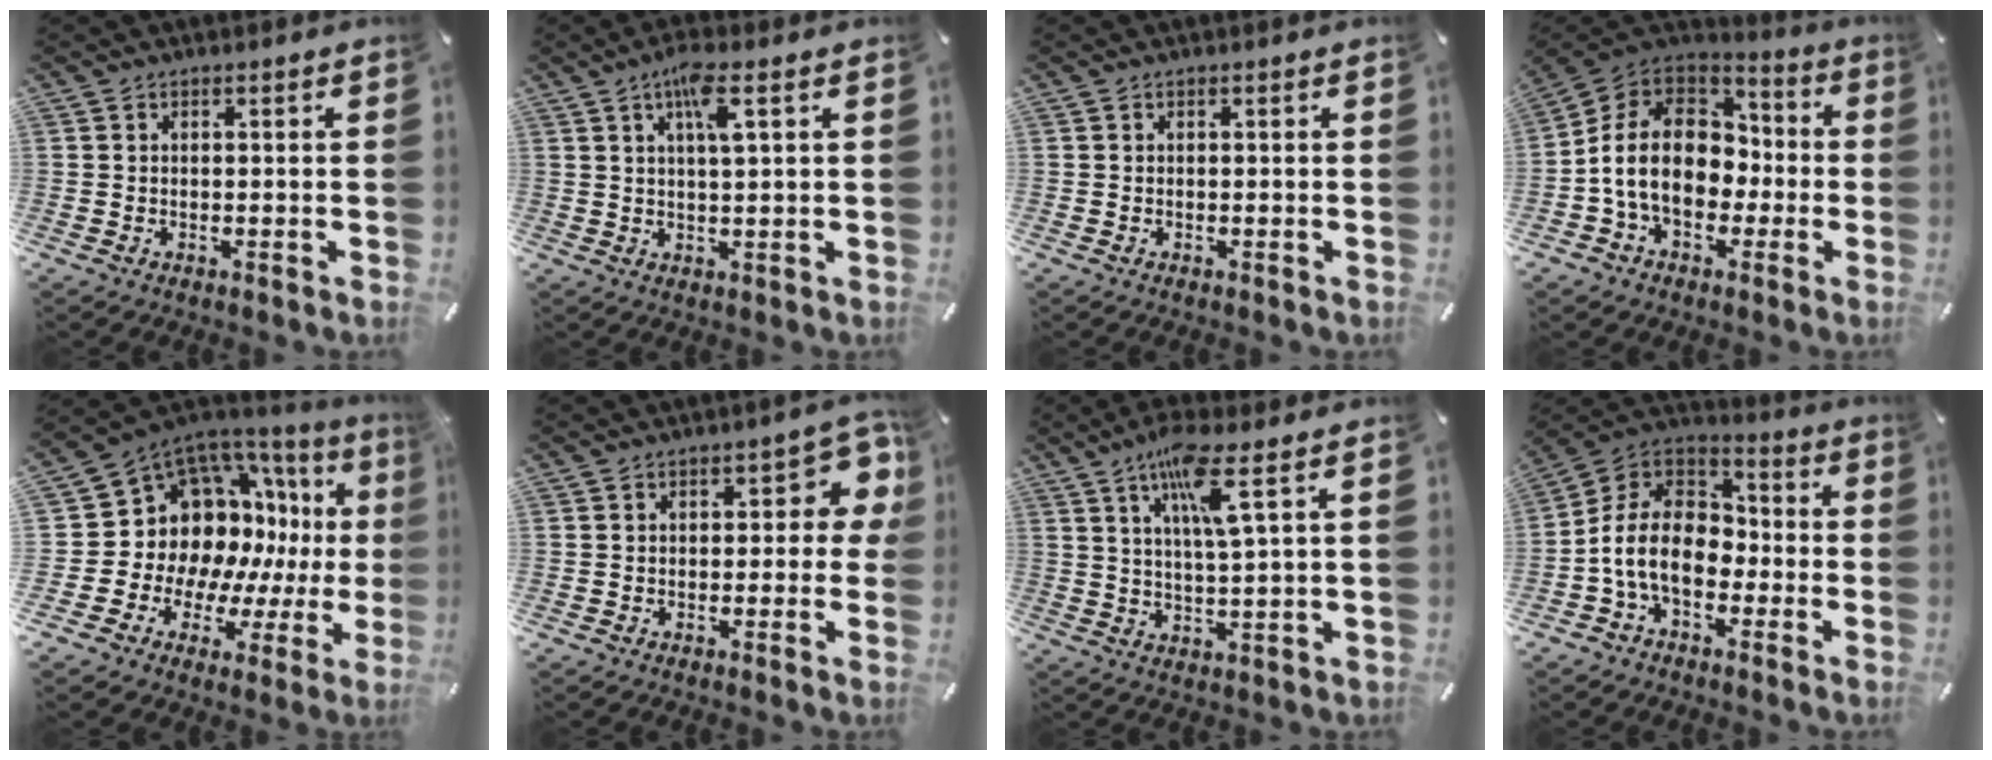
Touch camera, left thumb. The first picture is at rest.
{"total": 6.3, "force": [2.8, 1.1, 5.6], "torque": [-0.107, 0.002, 0.043]}
{"total": 0.0}
{"total": 15.1, "force": [-2.4, 12.0, 8.9], "torque": [-0.181, 0.025, -0.040]}
{"total": 14.7, "force": [4.5, 12.6, 6.2], "torque": [-0.088, -0.074, 0.108]}
{"total": 8.5, "force": [1.7, 4.4, 7.1], "torque": [-0.075, -0.005, 0.024]}
{"total": 9.7, "force": [4.6, 0.8, 8.5], "torque": [-0.159, -0.002, 0.073]}
{"total": 12.9, "force": [-4.6, 9.2, 7.7], "torque": [-0.178, 0.022, -0.090]}